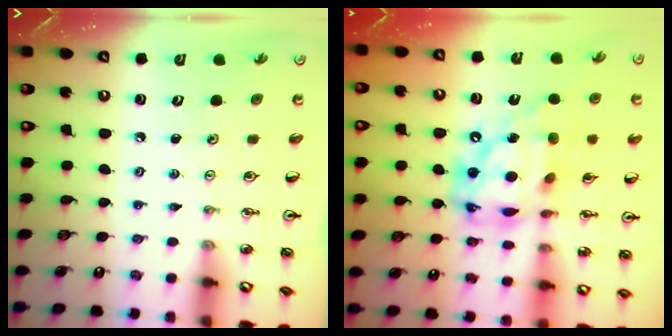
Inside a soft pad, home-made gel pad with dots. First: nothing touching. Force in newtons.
{"total": 18.5, "press": 18.4, "slide": 1.7}